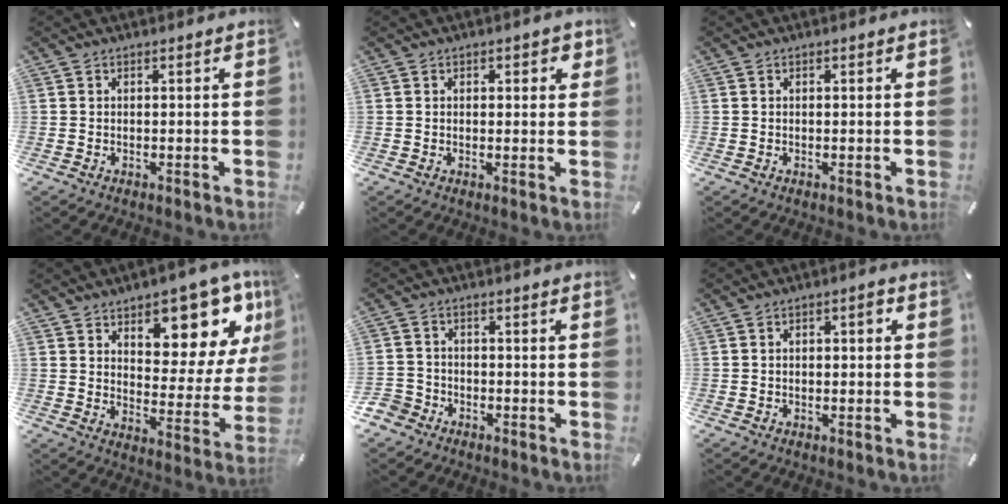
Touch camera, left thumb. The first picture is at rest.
{"total": 1.7, "force": [0.5, 1.1, 1.2], "torque": [-0.007, -0.001, 0.003]}
{"total": 0.0}
{"total": 12.6, "force": [9.2, 6.1, 6.0], "torque": [-0.059, -0.089, 0.156]}
{"total": 5.0, "force": [-3.2, 3.7, 0.9], "torque": [-0.033, 0.012, -0.064]}
{"total": 2.6, "force": [0.2, 1.4, 2.2], "torque": [-0.035, 0.007, -0.002]}